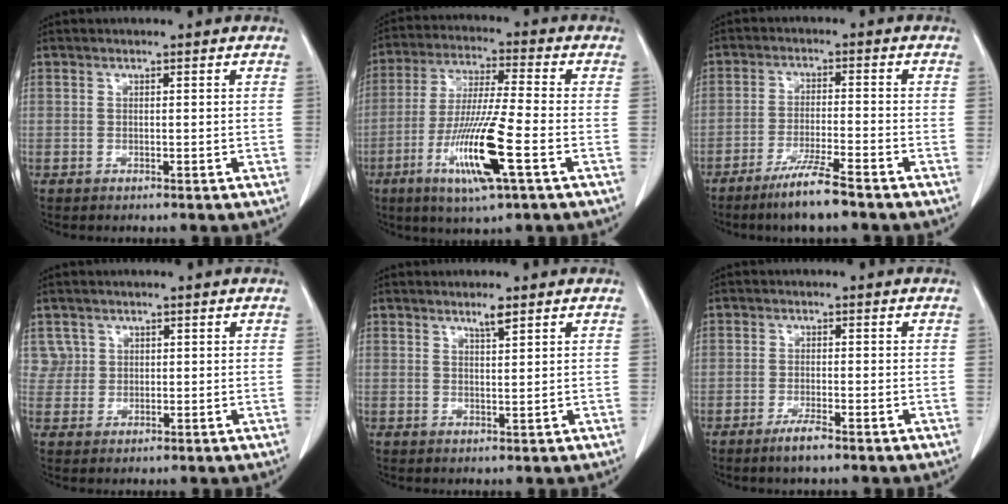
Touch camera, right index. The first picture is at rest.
{"total": 13.6, "force": [-5.0, 0.3, 12.6], "torque": [-0.252, -0.024, -0.093]}
{"total": 6.8, "force": [-5.1, -0.2, 4.5], "torque": [-0.086, -0.018, -0.096]}
{"total": 2.6, "force": [1.3, 2.2, -0.3], "torque": [0.019, 0.005, 0.018]}
{"total": 1.8, "force": [1.4, 0.0, 1.2], "torque": [-0.026, -0.002, 0.026]}
{"total": 2.8, "force": [-2.0, 0.4, 1.8], "torque": [-0.037, -0.002, -0.039]}